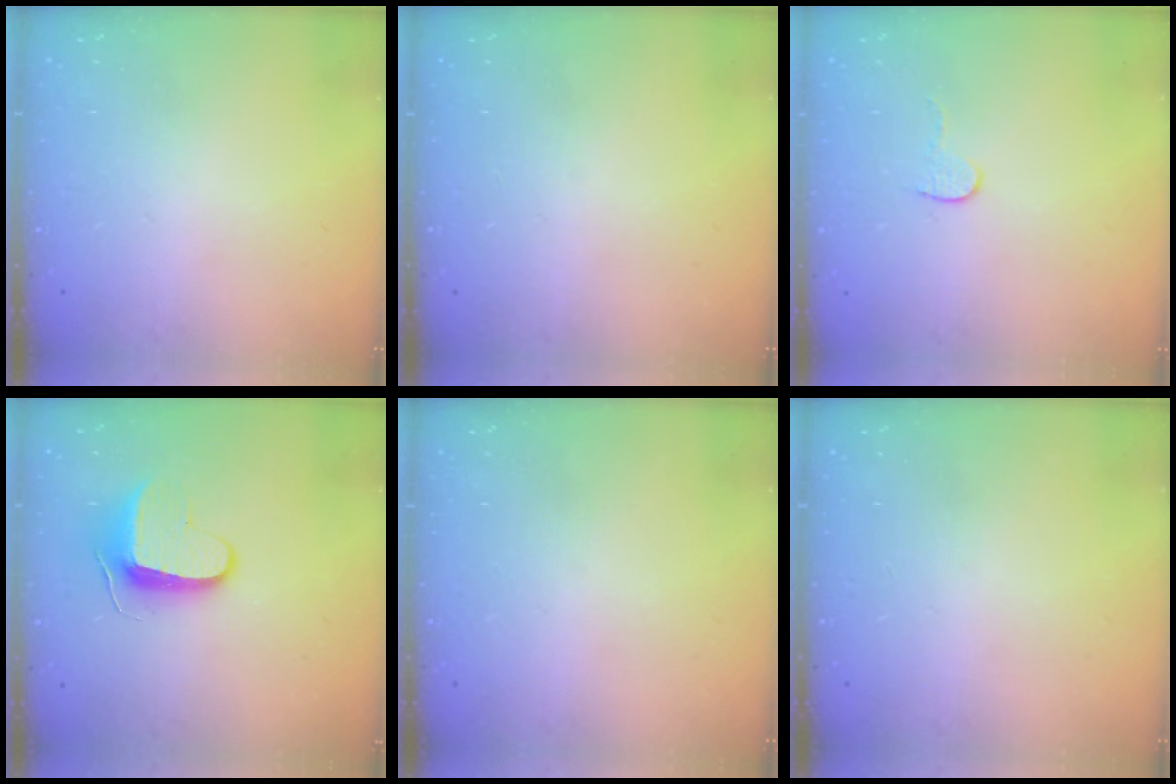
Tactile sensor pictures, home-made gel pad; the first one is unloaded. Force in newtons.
{"total": 0.0}
{"total": 4.0, "press": 4.0, "slide": 0.4}
{"total": 9.1, "press": 9.1, "slide": 1.0}
{"total": 0.0}
{"total": 0.0}